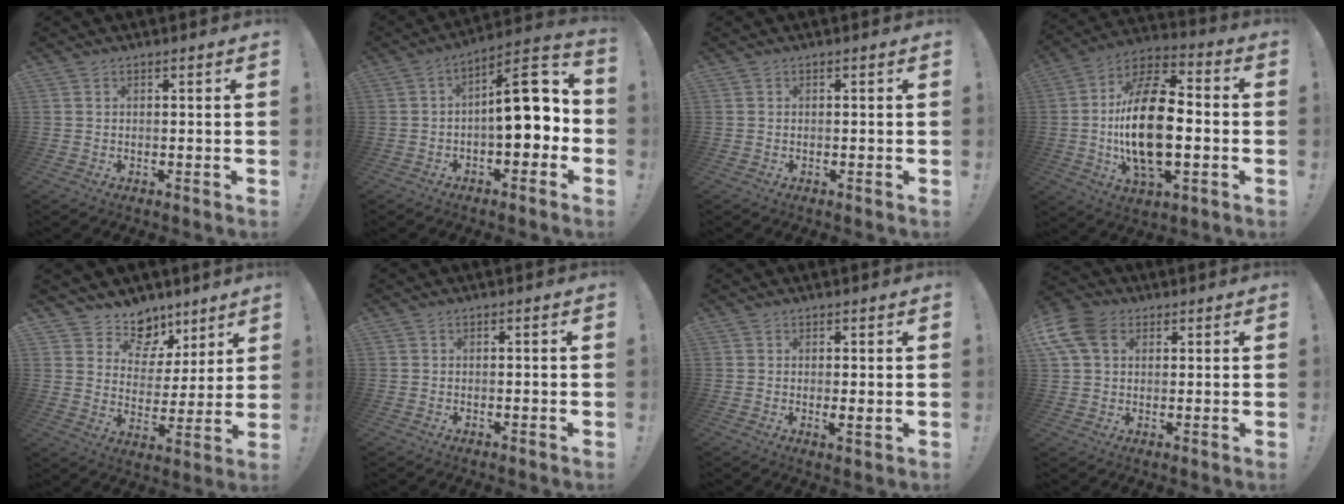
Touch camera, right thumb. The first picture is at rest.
{"total": 15.2, "force": [0.5, 6.7, 13.7], "torque": [-0.182, 0.007, 0.008]}
{"total": 0.0}
{"total": 23.5, "force": [-2.1, 12.0, 20.1], "torque": [-0.374, 0.005, -0.037]}
{"total": 10.7, "force": [7.7, 7.0, 2.4], "torque": [-0.038, -0.057, 0.147]}
{"total": 0.9, "force": [-0.5, 0.7, 0.2], "torque": [-0.005, 0.003, -0.009]}
{"total": 2.0, "force": [0.7, 0.4, 1.8], "torque": [-0.024, -0.009, 0.011]}
{"total": 11.4, "force": [3.9, 8.0, 7.1], "torque": [-0.145, -0.003, 0.078]}